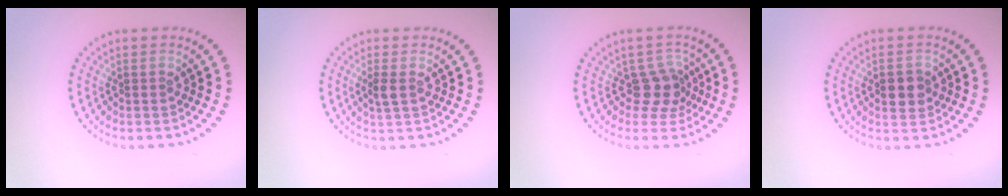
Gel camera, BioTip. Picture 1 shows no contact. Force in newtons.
{"total": 1.3, "press": 1.2, "slide": 0.3}
{"total": 2.5, "press": 1.9, "slide": 1.7}
{"total": 2.2, "press": 2.2, "slide": 0.2}